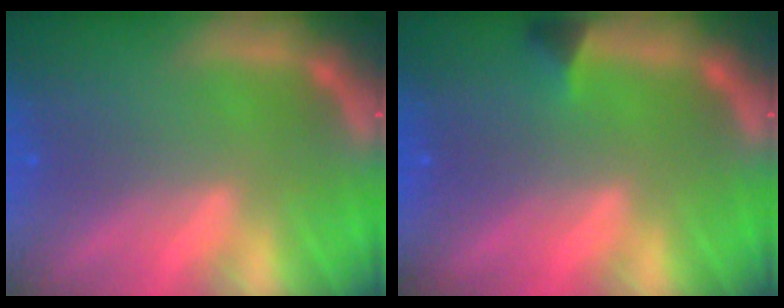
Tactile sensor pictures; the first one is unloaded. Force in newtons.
{"total": 1.4}